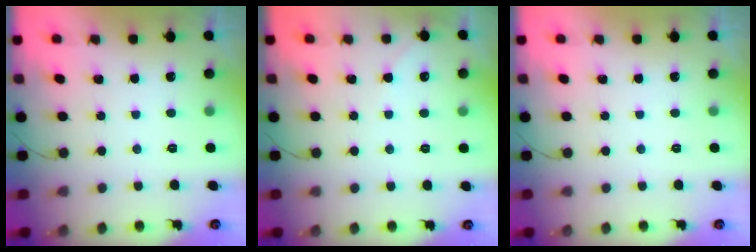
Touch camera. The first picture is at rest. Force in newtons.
{"total": 2.7, "press": 2.7, "slide": 0.4}
{"total": 0.0}